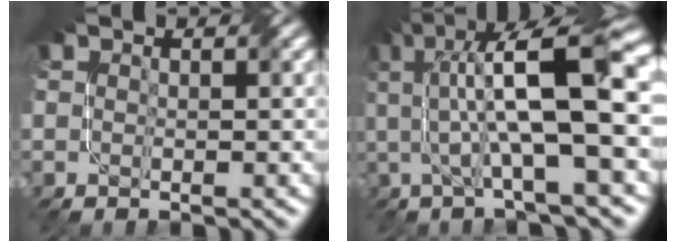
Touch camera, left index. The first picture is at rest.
{"total": 12.2, "force": [1.3, 3.1, 11.7], "torque": [-0.188, 0.018, 0.021]}